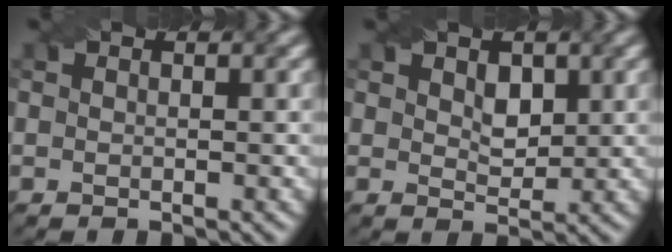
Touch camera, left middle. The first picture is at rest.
{"total": 2.3, "force": [0.9, 1.5, 1.4], "torque": [-0.028, -0.007, 0.020]}